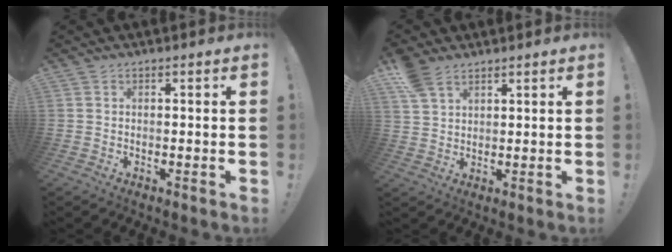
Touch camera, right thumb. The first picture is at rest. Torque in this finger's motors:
{"motor_torque": [-0.61, 0.79, 0.66, 0.44, 0.25]}